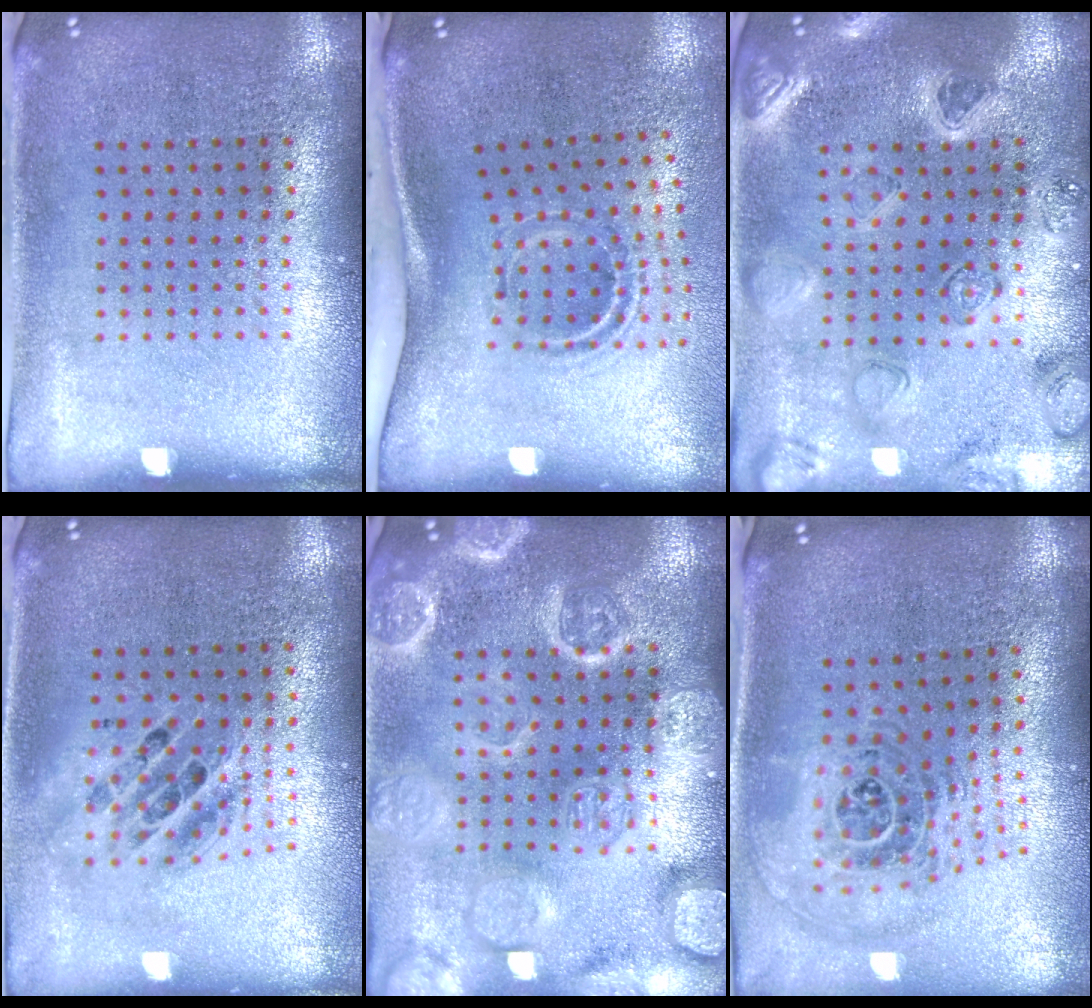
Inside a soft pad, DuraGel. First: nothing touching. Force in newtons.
{"total": 2.2, "press": 1.2, "slide": 1.8}
{"total": 2.3, "press": 2.3, "slide": 0.1}
{"total": 1.7, "press": 1.4, "slide": 1.0}
{"total": 4.5, "press": 4.5, "slide": 0.6}
{"total": 1.7, "press": 1.4, "slide": 0.9}